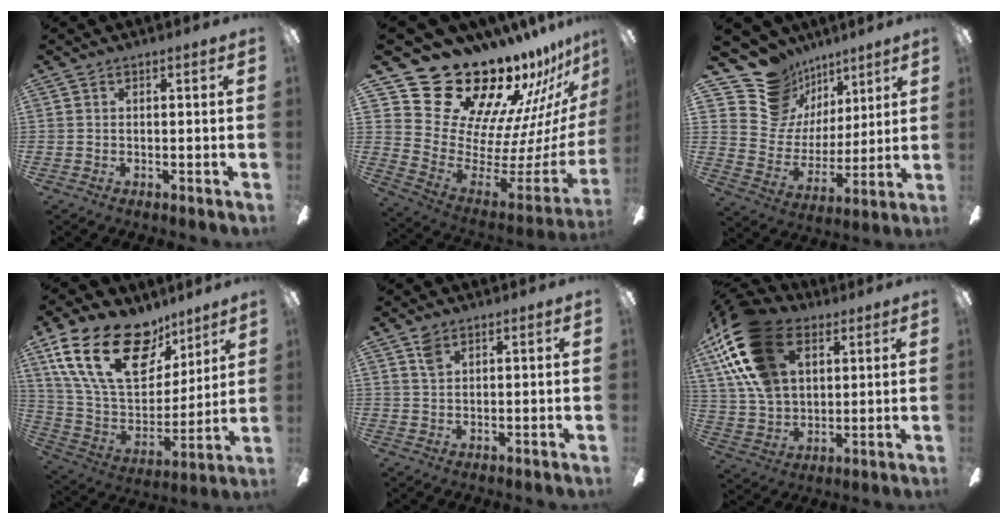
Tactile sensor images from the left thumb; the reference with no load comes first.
{"total": 25.0, "force": [21.1, 10.6, 8.3], "torque": [-0.122, -0.181, 0.405]}
{"total": 15.5, "force": [10.3, 11.1, 3.0], "torque": [-0.067, -0.083, 0.199]}
{"total": 26.3, "force": [14.1, 14.9, 16.4], "torque": [-0.305, -0.070, 0.257]}
{"total": 2.6, "force": [1.9, 1.3, 1.3], "torque": [-0.031, 0.001, 0.035]}
{"total": 22.0, "force": [10.4, 13.9, 13.5], "torque": [-0.283, -0.022, 0.188]}